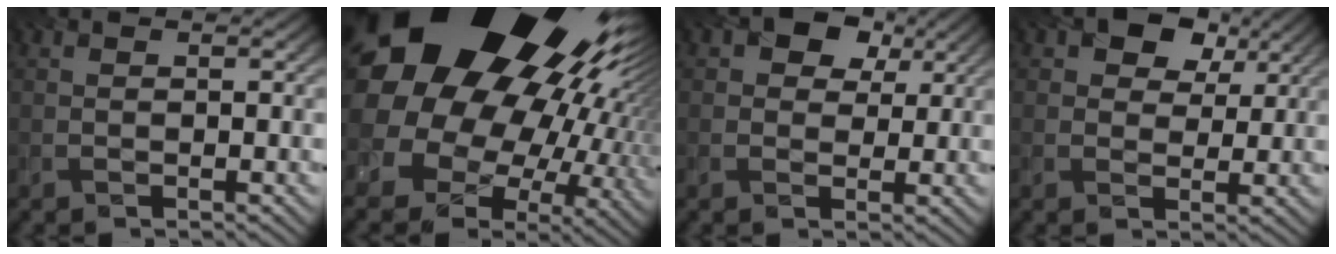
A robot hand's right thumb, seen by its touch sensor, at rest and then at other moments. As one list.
[{"total": 25.2, "force": [8.7, 19.2, 13.8], "torque": [-0.267, -0.020, 0.137]}, {"total": 6.1, "force": [2.4, 4.9, 2.8], "torque": [-0.047, 0.019, 0.011]}, {"total": 6.7, "force": [3.2, 4.9, 3.3], "torque": [-0.065, 0.012, 0.035]}]